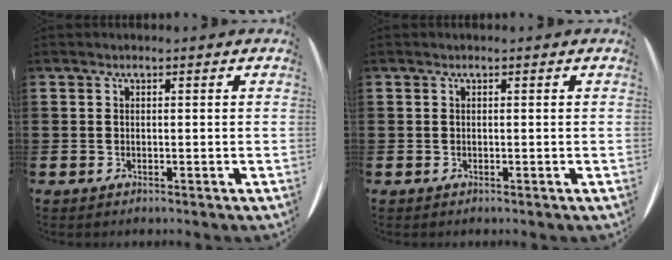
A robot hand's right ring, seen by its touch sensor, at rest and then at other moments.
{"total": 0.0}